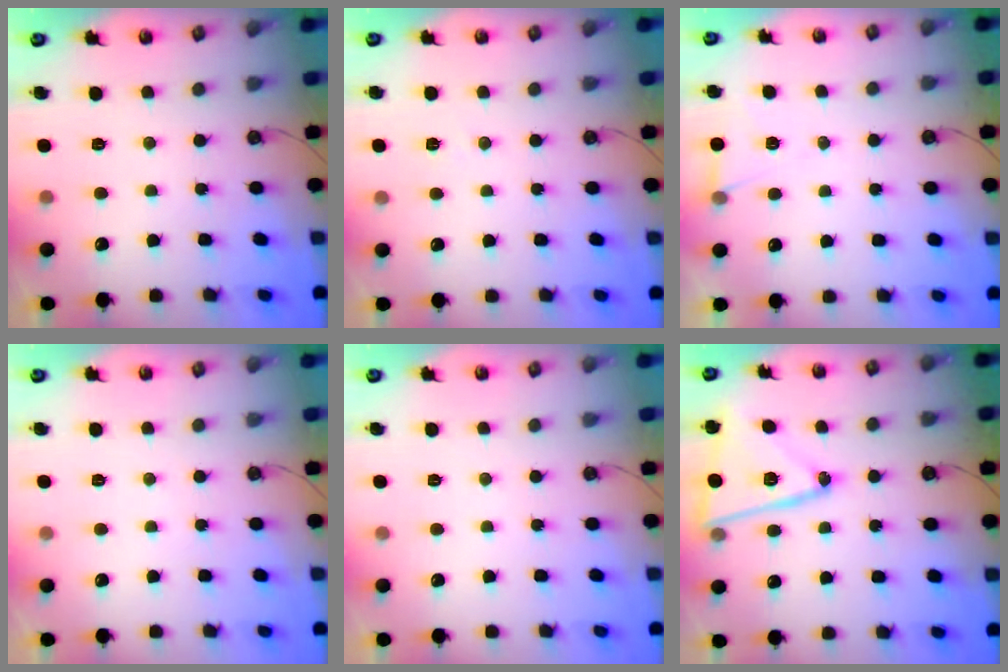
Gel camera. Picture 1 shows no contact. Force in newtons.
{"total": 5.5, "press": 3.3, "slide": 4.4}
{"total": 6.3, "press": 4.4, "slide": 4.5}
{"total": 0.0}
{"total": 0.0}
{"total": 16.9, "press": 16.8, "slide": 1.2}